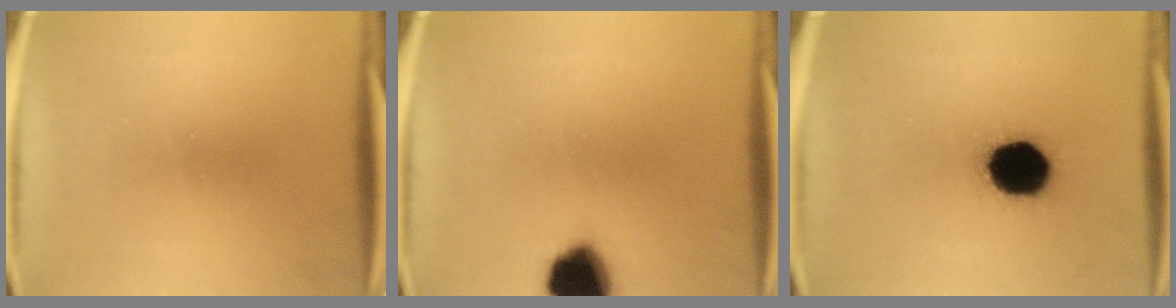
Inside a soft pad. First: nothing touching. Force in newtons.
{"total": 12.6}
{"total": 17.0}